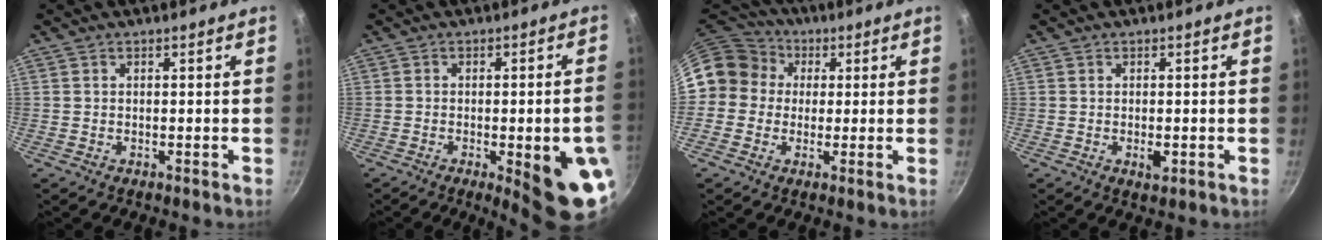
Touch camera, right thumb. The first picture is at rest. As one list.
[{"total": 13.9, "force": [-4.0, 3.6, 12.8], "torque": [-0.134, 0.013, -0.044]}, {"total": 11.0, "force": [2.1, 10.1, 4.0], "torque": [-0.040, 0.023, 0.018]}, {"total": 2.0, "force": [-0.5, 1.1, 1.7], "torque": [-0.025, -0.002, -0.006]}]